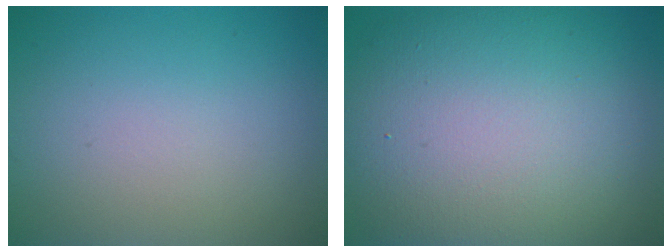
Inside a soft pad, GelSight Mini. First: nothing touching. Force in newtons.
{"total": 14.8, "press": 14.8, "slide": 0.7}